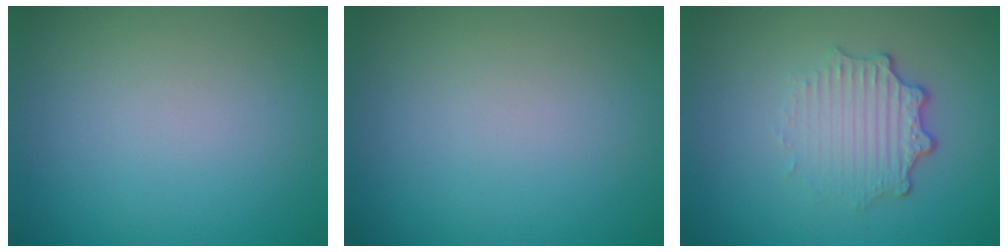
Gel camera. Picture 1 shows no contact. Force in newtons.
{"total": 0.0}
{"total": 3.2, "press": 2.5, "slide": 1.9}